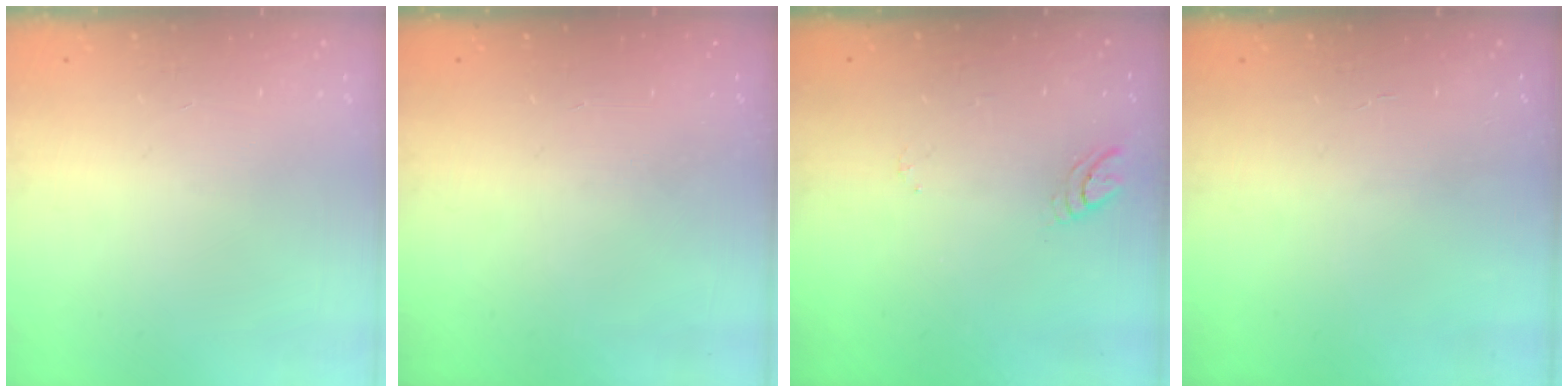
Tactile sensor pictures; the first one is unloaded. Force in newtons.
{"total": 0.0}
{"total": 4.5, "press": 4.5, "slide": 0.5}
{"total": 0.9, "press": 0.9, "slide": 0.1}